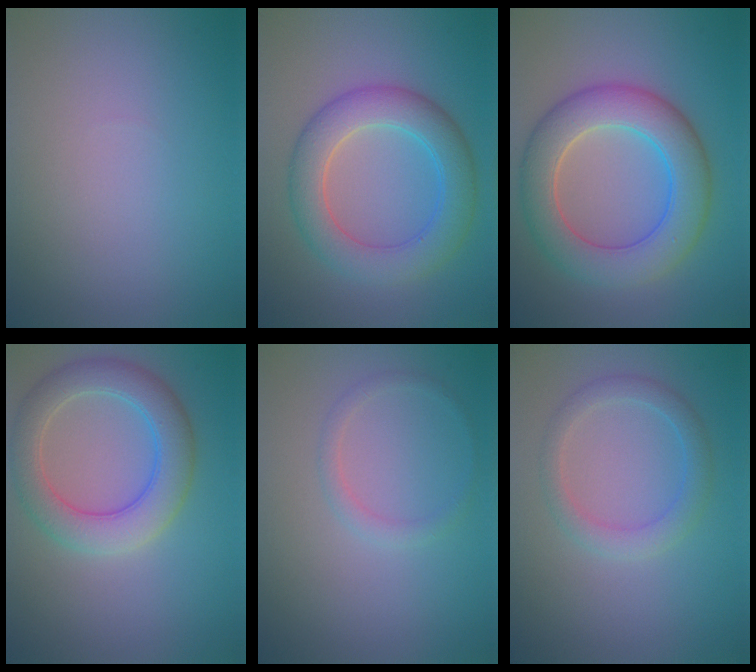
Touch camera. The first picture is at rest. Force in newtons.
{"total": 6.1, "press": 6.0, "slide": 0.2}
{"total": 7.5, "press": 7.5, "slide": 0.6}
{"total": 5.4, "press": 5.4, "slide": 0.3}
{"total": 1.3, "press": 1.3, "slide": 0.0}
{"total": 2.6, "press": 2.6, "slide": 0.4}